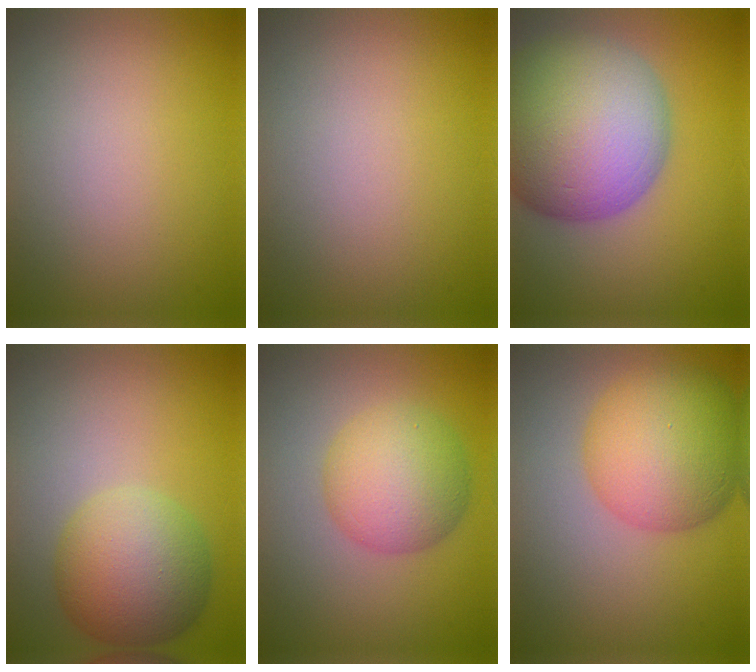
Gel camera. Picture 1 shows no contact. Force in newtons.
{"total": 0.0}
{"total": 15.3, "press": 15.3, "slide": 0.9}
{"total": 7.2, "press": 7.2, "slide": 0.2}
{"total": 6.1, "press": 6.1, "slide": 0.2}
{"total": 9.0, "press": 9.0, "slide": 0.3}